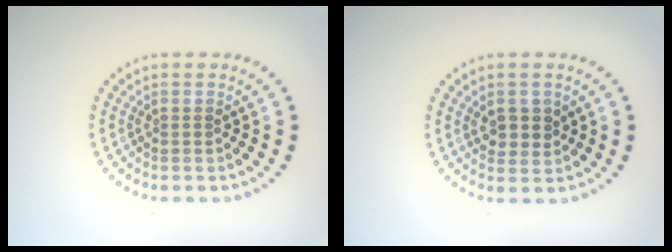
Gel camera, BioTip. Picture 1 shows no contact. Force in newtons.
{"total": 2.3, "press": 2.2, "slide": 0.7}